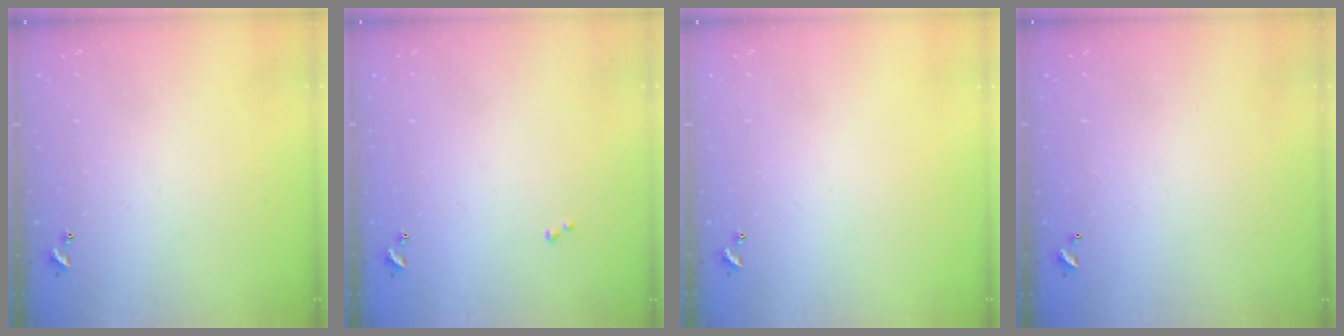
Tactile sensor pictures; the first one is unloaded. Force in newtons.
{"total": 0.0}
{"total": 0.0}
{"total": 2.9, "press": 2.9, "slide": 0.1}